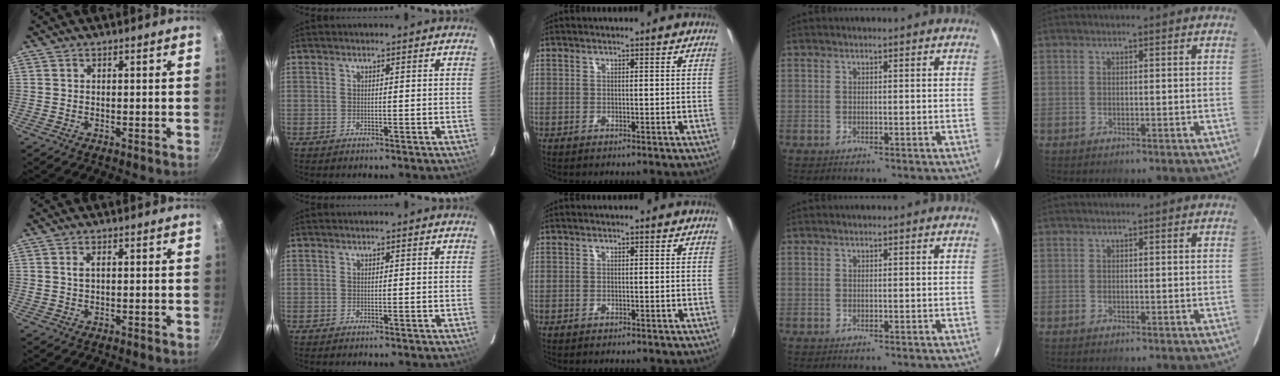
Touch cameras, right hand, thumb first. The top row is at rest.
{"thumb": {"total": 1.6, "force": [0.4, 0.6, 1.4], "torque": [-0.027, 0.002, 0.009]}}